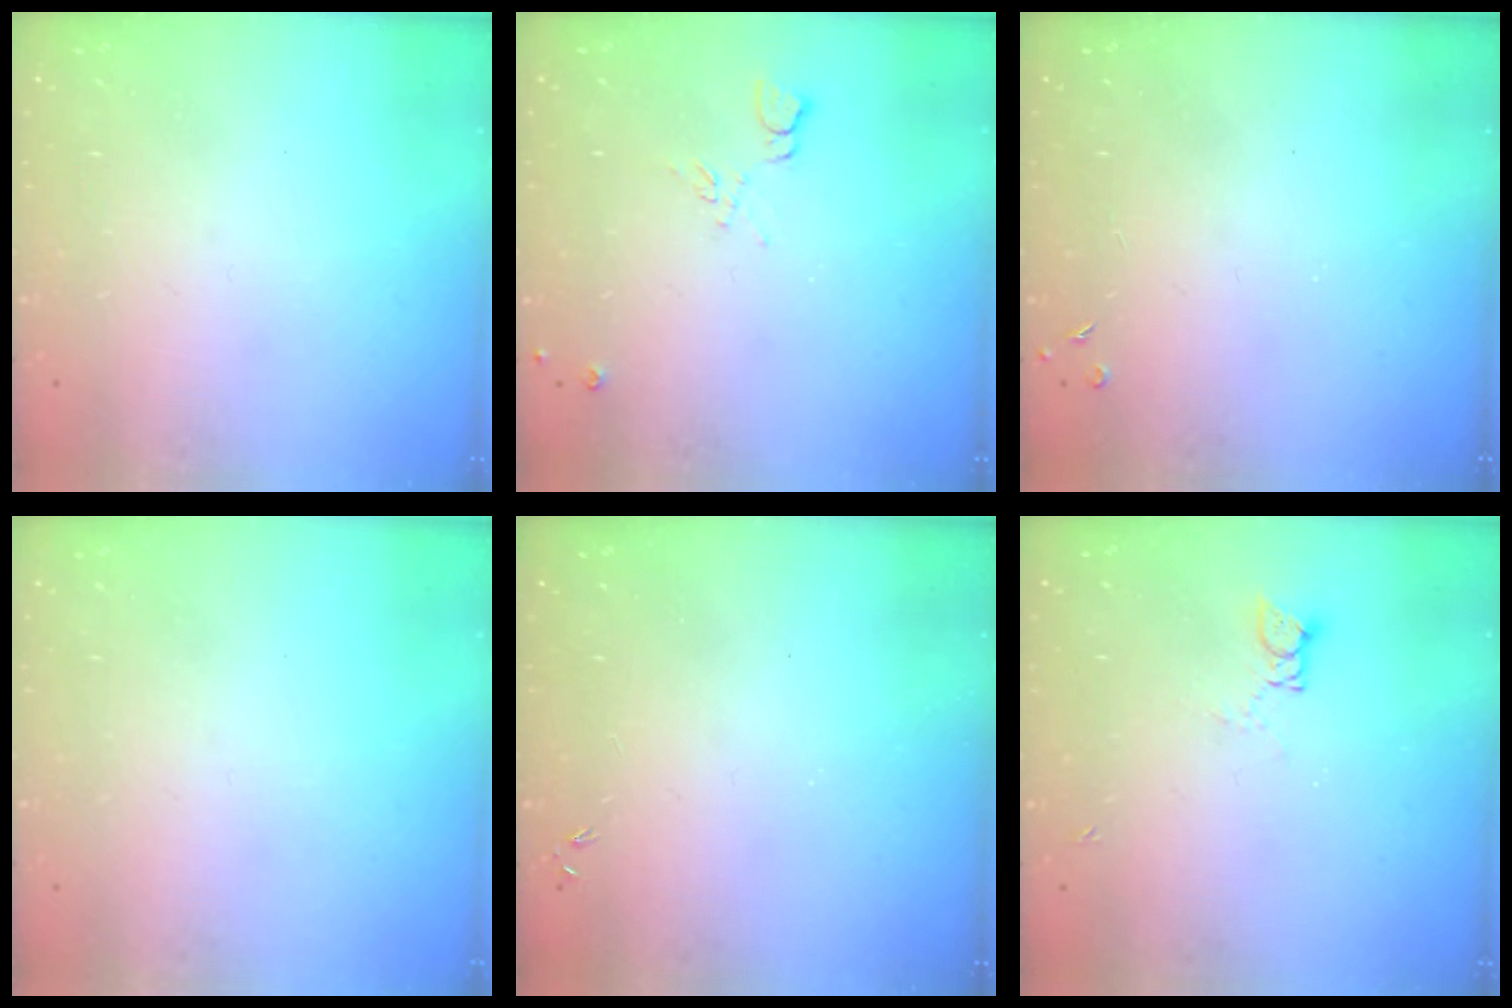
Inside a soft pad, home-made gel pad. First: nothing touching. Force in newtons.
{"total": 6.6, "press": 6.5, "slide": 0.9}
{"total": 2.8, "press": 2.7, "slide": 0.5}
{"total": 0.0}
{"total": 0.0}
{"total": 3.3, "press": 3.3, "slide": 0.4}